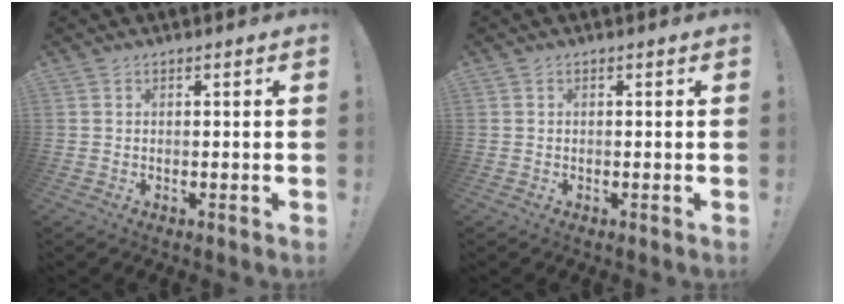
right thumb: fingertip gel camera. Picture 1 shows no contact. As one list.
[{"total": 0.0}]